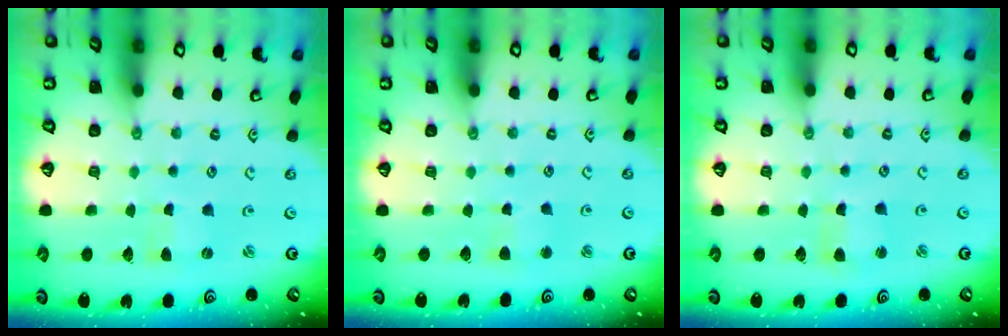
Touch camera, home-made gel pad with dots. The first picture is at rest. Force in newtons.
{"total": 2.7, "press": 2.7, "slide": 0.4}
{"total": 2.7, "press": 2.7, "slide": 0.3}